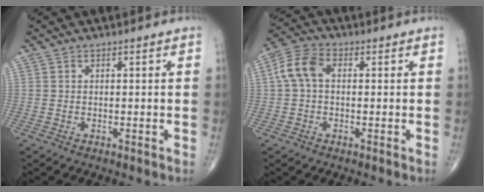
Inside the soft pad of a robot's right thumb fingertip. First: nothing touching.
{"total": 6.6, "force": [0.6, 4.1, 5.1], "torque": [-0.105, 0.022, 0.004]}